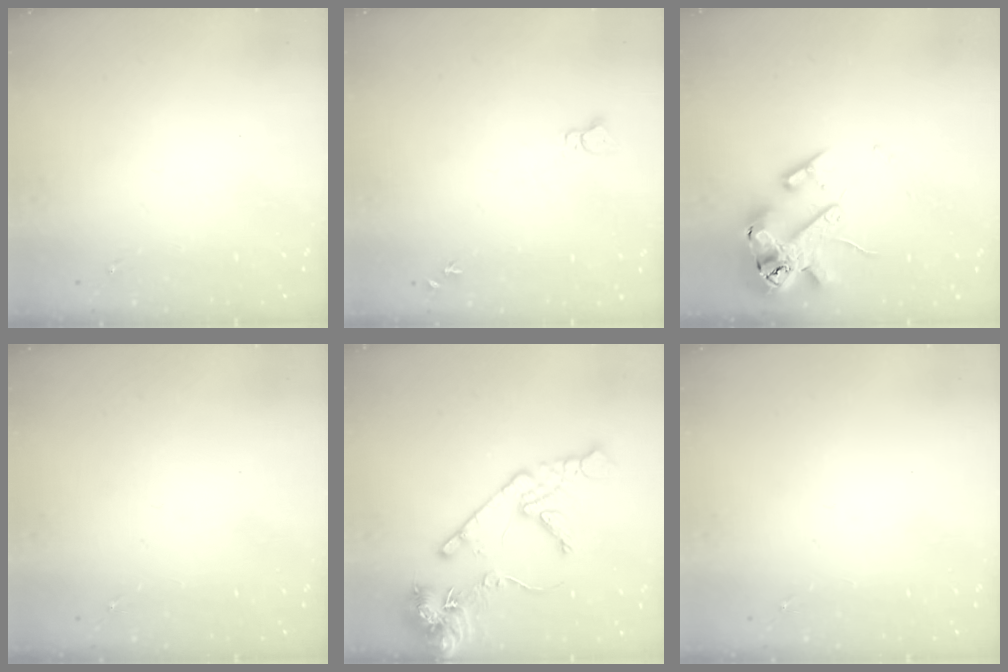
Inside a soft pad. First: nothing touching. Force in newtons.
{"total": 3.8, "press": 3.8, "slide": 0.4}
{"total": 18.6, "press": 18.4, "slide": 2.8}
{"total": 0.0}
{"total": 15.4, "press": 15.2, "slide": 2.2}
{"total": 0.0}